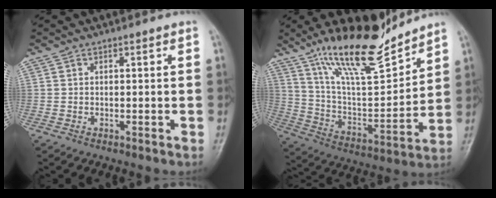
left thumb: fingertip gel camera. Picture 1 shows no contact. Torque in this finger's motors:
{"motor_torque": [0.20, 0.02, 1.42, -1.35, 0.18]}